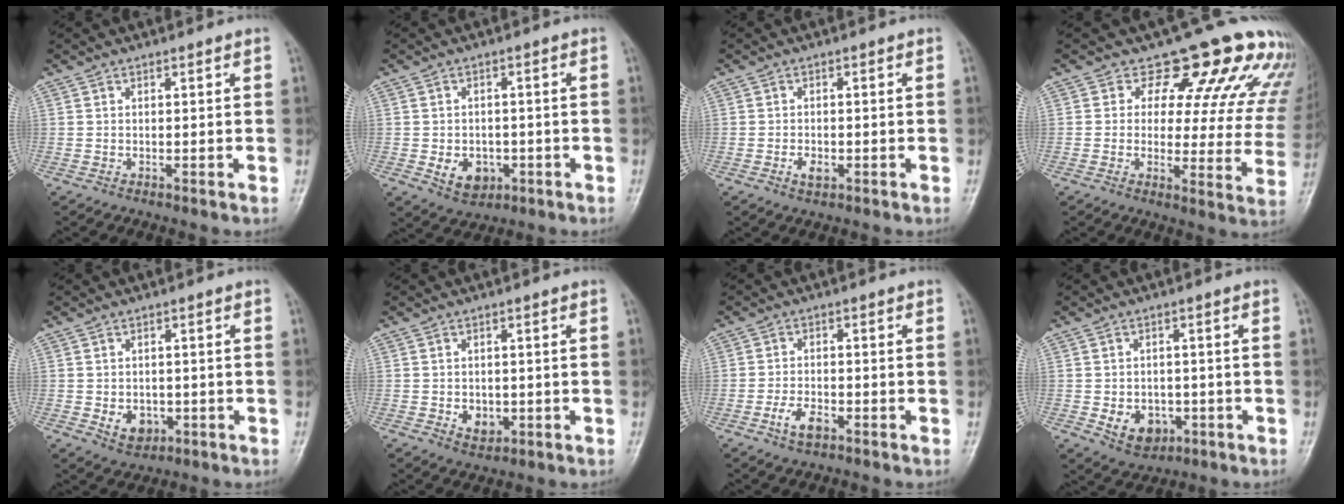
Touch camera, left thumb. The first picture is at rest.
{"total": 5.8, "force": [-1.8, 4.6, 3.2], "torque": [-0.028, 0.007, -0.015]}
{"total": 2.2, "force": [-1.0, 1.3, 1.4], "torque": [-0.022, 0.001, -0.014]}
{"total": 17.2, "force": [13.9, 7.1, 7.3], "torque": [-0.028, -0.084, 0.141]}
{"total": 4.5, "force": [-1.2, 3.6, 2.5], "torque": [-0.019, 0.003, -0.007]}
{"total": 3.7, "force": [-0.9, 2.9, 2.1], "torque": [-0.016, 0.001, -0.005]}
{"total": 4.2, "force": [-2.3, 2.1, 2.7], "torque": [-0.051, 0.012, -0.042]}
{"total": 6.7, "force": [-2.0, 5.3, 3.6], "torque": [-0.032, 0.009, -0.019]}